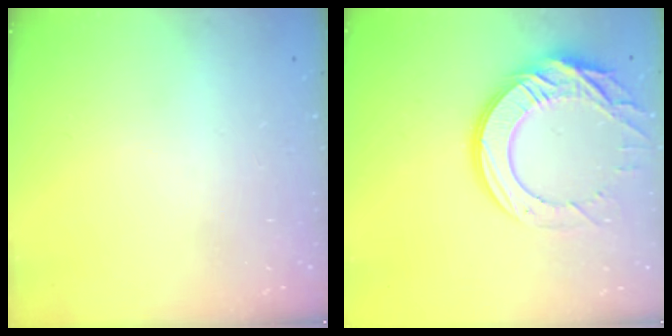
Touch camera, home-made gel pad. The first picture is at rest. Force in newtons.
{"total": 17.9, "press": 17.8, "slide": 1.9}